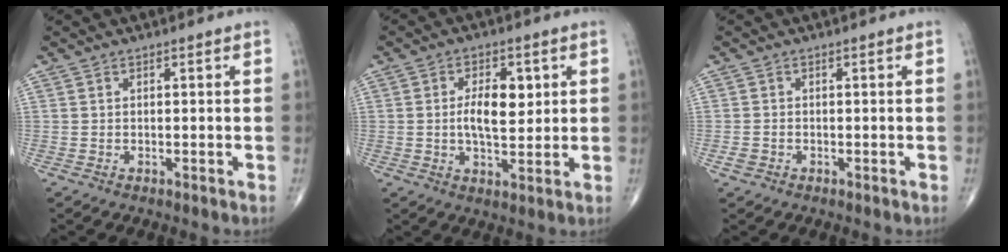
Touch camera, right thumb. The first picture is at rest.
{"total": 7.9, "force": [1.2, 4.1, 6.7], "torque": [-0.093, -0.008, 0.021]}
{"total": 1.5, "force": [-0.8, 1.1, 0.6], "torque": [-0.012, 0.005, -0.015]}